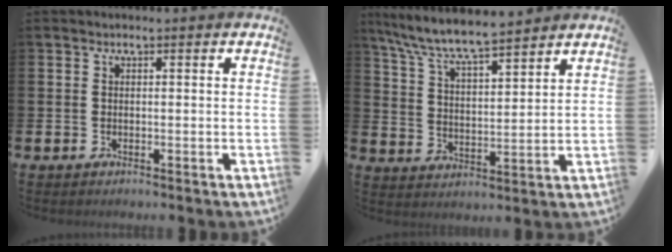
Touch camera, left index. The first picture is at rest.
{"total": 7.9, "force": [7.4, 0.7, 2.6], "torque": [-0.084, -0.044, 0.130]}